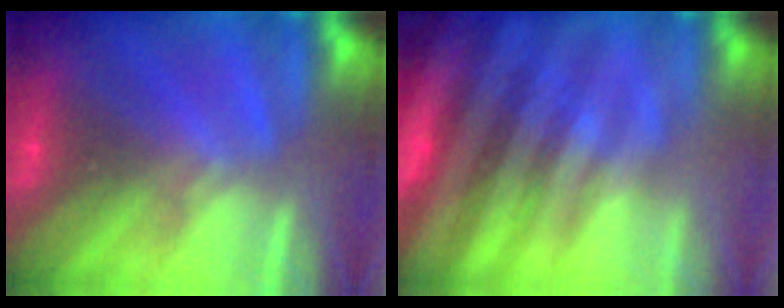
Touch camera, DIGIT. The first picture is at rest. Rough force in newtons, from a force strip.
{"total": 8.9}